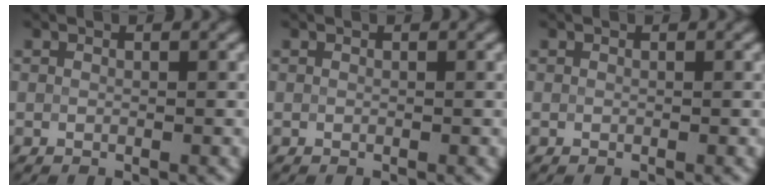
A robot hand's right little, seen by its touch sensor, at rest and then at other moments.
{"total": 0.0}
{"total": 0.0}